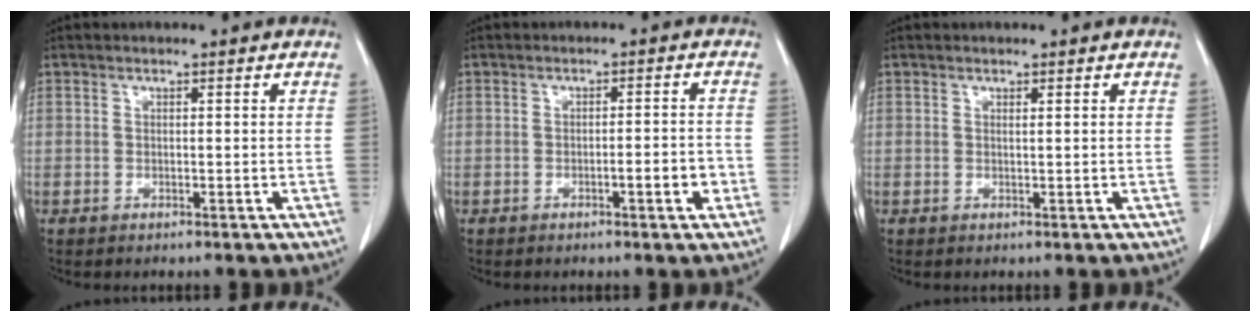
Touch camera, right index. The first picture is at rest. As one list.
[{"total": 3.6, "force": [-1.6, 0.5, 3.2], "torque": [-0.043, 0.002, -0.023]}, {"total": 0.0}]